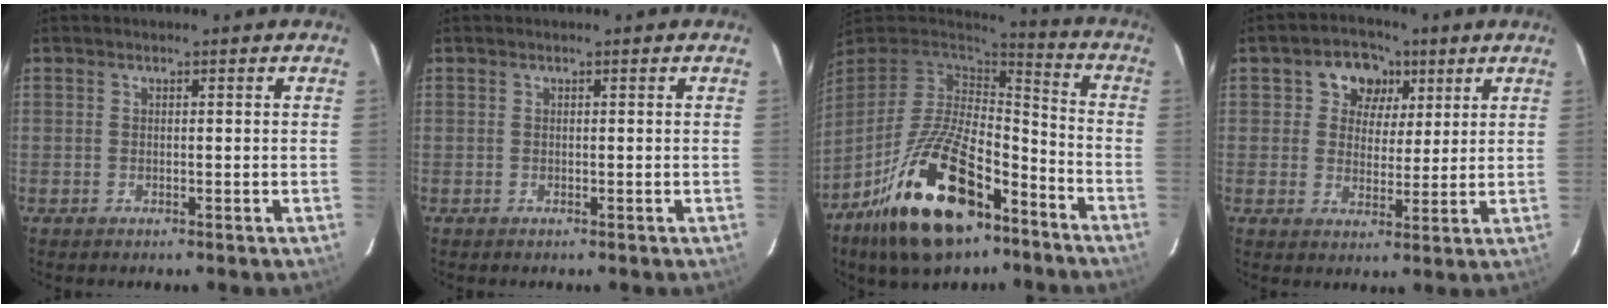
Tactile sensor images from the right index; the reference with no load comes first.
{"total": 0.0}
{"total": 23.7, "force": [-13.4, 10.9, 16.3], "torque": [-0.321, -0.012, -0.221]}
{"total": 7.6, "force": [3.0, 6.4, 2.8], "torque": [-0.050, 0.010, 0.044]}